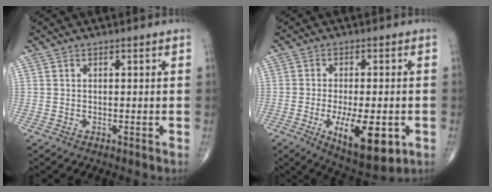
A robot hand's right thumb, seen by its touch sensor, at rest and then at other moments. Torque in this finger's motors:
{"motor_torque": [-0.14, 0.47, 0.35, -0.05, 0.12]}